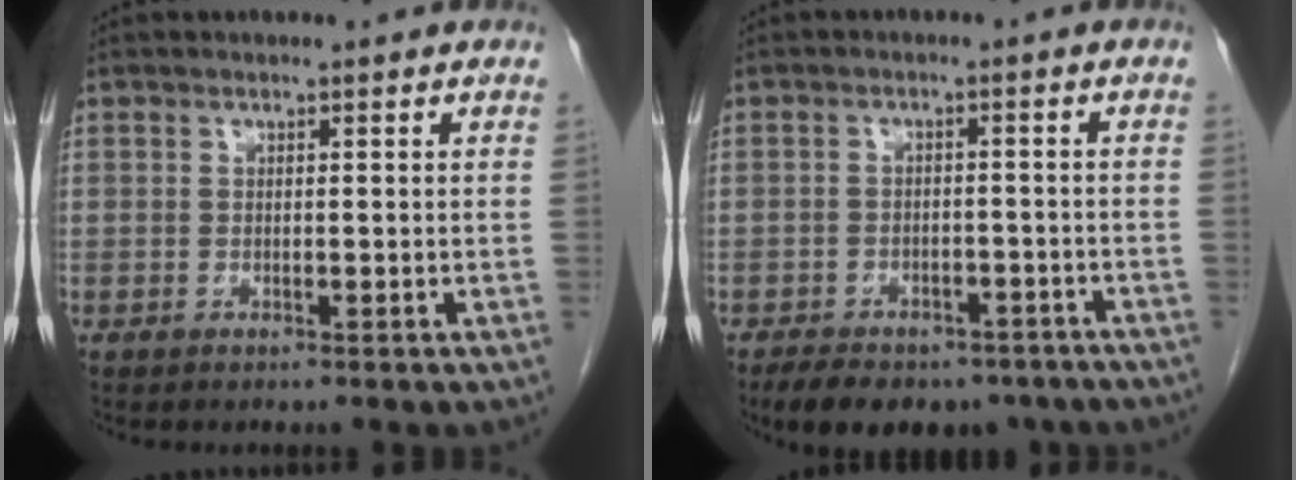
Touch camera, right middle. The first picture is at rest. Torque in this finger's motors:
{"motor_torque": [0.13, -0.12, 0.10, 0.06]}